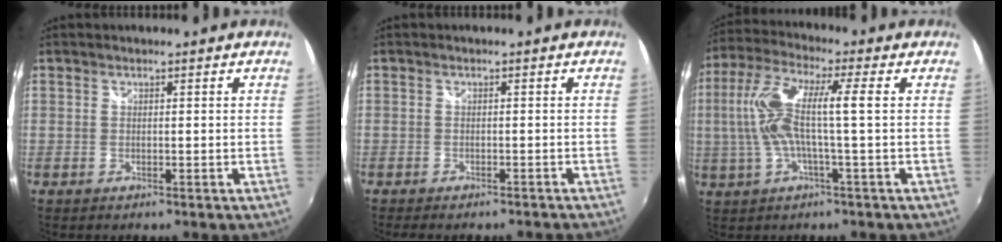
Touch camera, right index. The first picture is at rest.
{"total": 6.6, "force": [-5.8, 1.6, 2.9], "torque": [-0.063, -0.018, -0.079]}
{"total": 11.8, "force": [-0.3, 1.4, 11.7], "torque": [-0.234, 0.008, -0.005]}